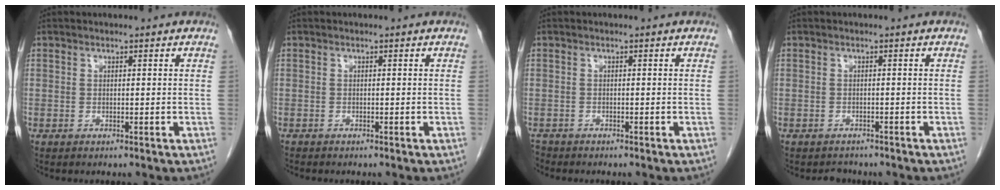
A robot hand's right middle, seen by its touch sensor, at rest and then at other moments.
{"total": 0.6, "force": [-0.6, 0.2, 0.1], "torque": [-0.006, 0.000, -0.011]}
{"total": 1.4, "force": [-1.3, 0.5, -0.1], "torque": [-0.003, -0.002, -0.022]}
{"total": 2.0, "force": [-1.7, 0.9, -0.1], "torque": [-0.003, -0.001, -0.026]}